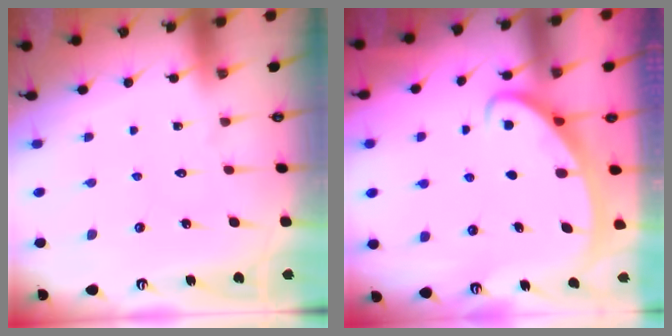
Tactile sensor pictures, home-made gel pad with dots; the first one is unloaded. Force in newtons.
{"total": 2.5, "press": 2.4, "slide": 0.4}